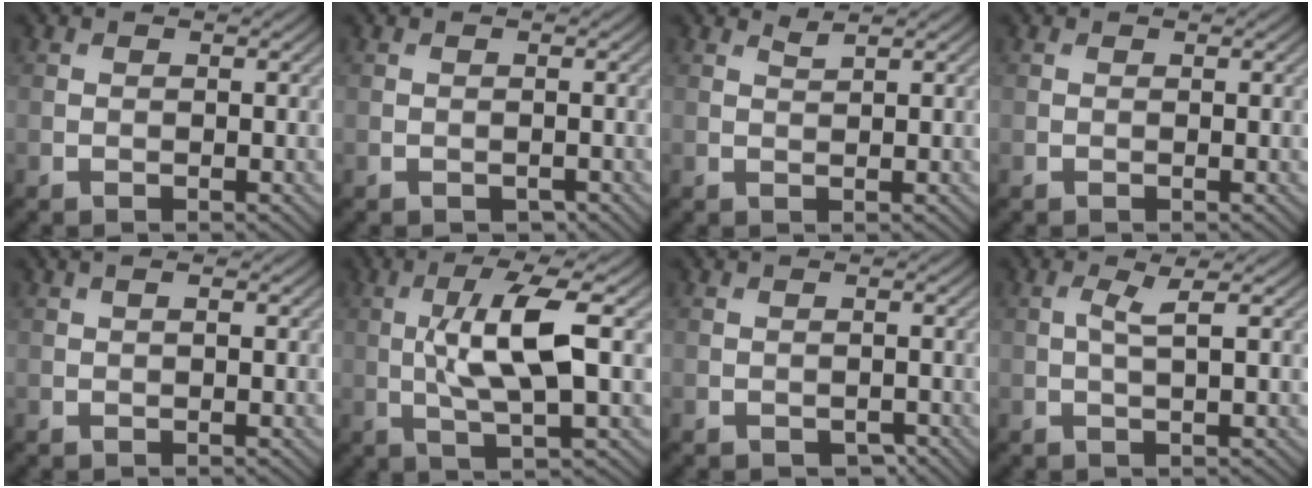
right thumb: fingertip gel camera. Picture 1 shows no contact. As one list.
[{"total": 0.8, "force": [-0.5, 0.5, 0.4], "torque": [-0.006, -0.004, -0.008]}, {"total": 0.9, "force": [0.9, 0.0, 0.4], "torque": [-0.010, 0.001, 0.018]}, {"total": 0.0}, {"total": 0.8, "force": [0.3, 0.1, 0.8], "torque": [-0.016, 0.005, 0.004]}, {"total": 9.3, "force": [0.8, 2.3, 9.0], "torque": [-0.165, 0.007, 0.014]}, {"total": 1.4, "force": [-0.9, 0.8, 0.7], "torque": [-0.013, -0.006, -0.014]}, {"total": 2.2, "force": [0.5, 0.2, 2.2], "torque": [-0.046, 0.009, 0.006]}]